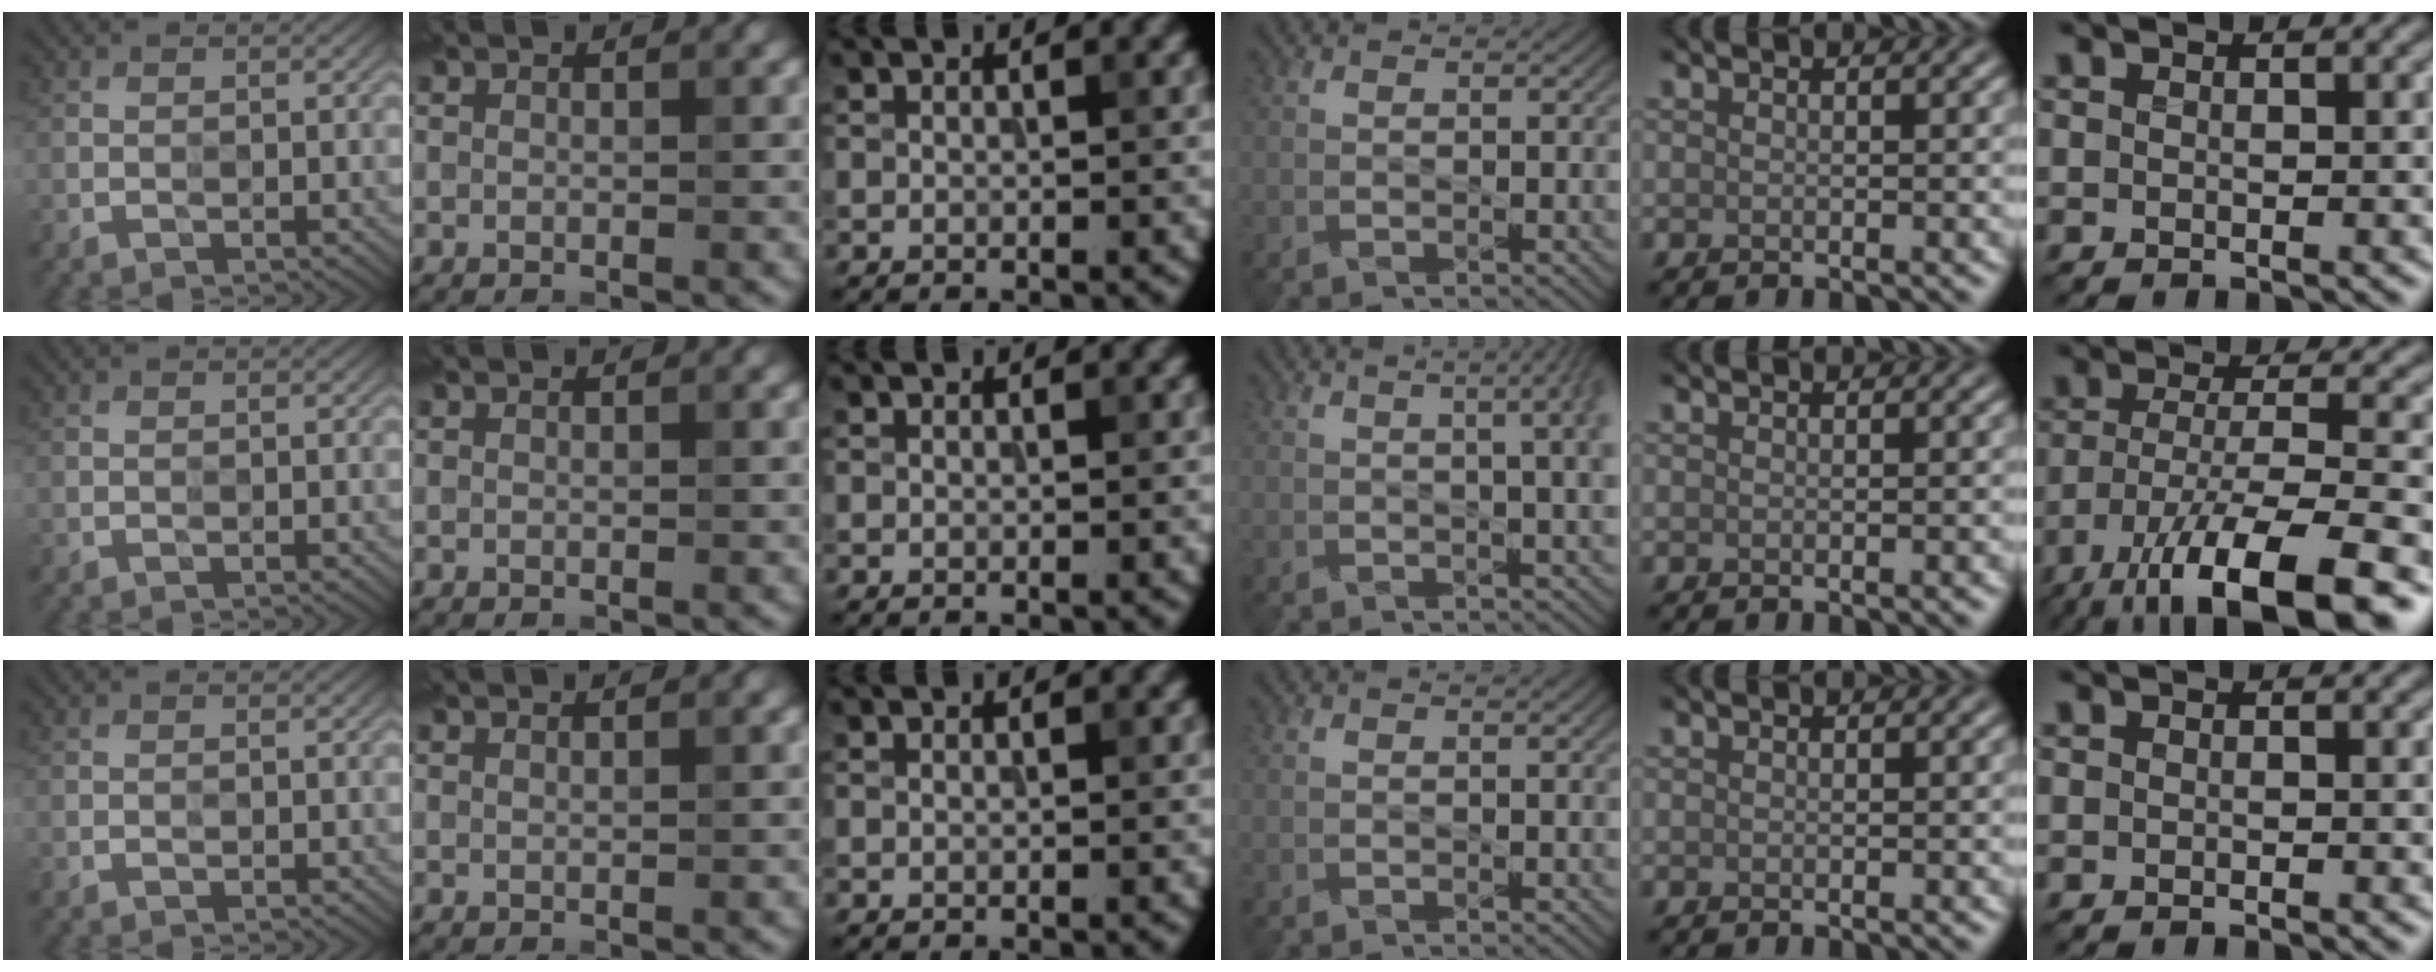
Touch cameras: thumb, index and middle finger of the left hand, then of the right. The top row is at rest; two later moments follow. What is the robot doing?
{"motion": "wipe", "object": "glass cup"}